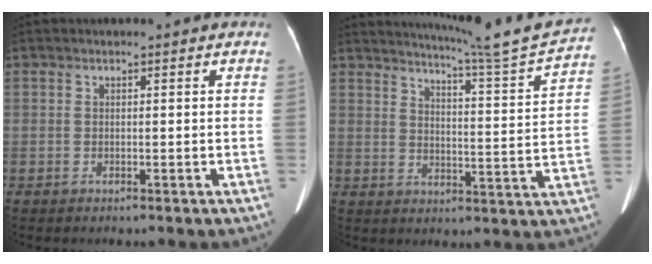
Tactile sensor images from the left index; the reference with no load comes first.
{"total": 15.6, "force": [14.7, -2.2, 4.6], "torque": [-0.082, -0.061, 0.191]}